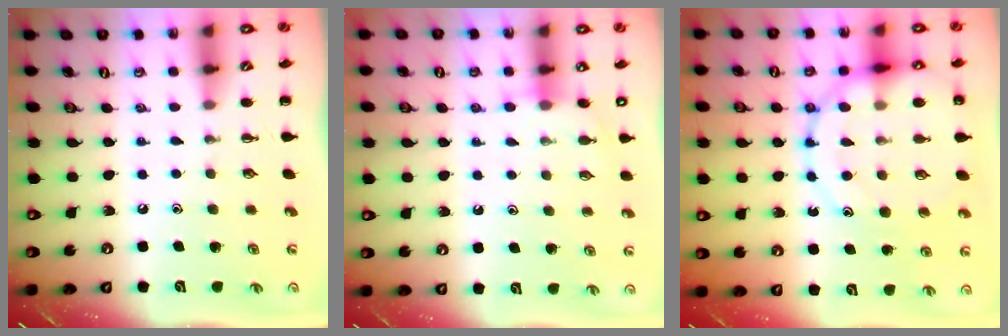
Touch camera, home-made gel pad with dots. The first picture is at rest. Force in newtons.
{"total": 6.9, "press": 6.7, "slide": 1.4}
{"total": 16.6, "press": 16.5, "slide": 2.2}